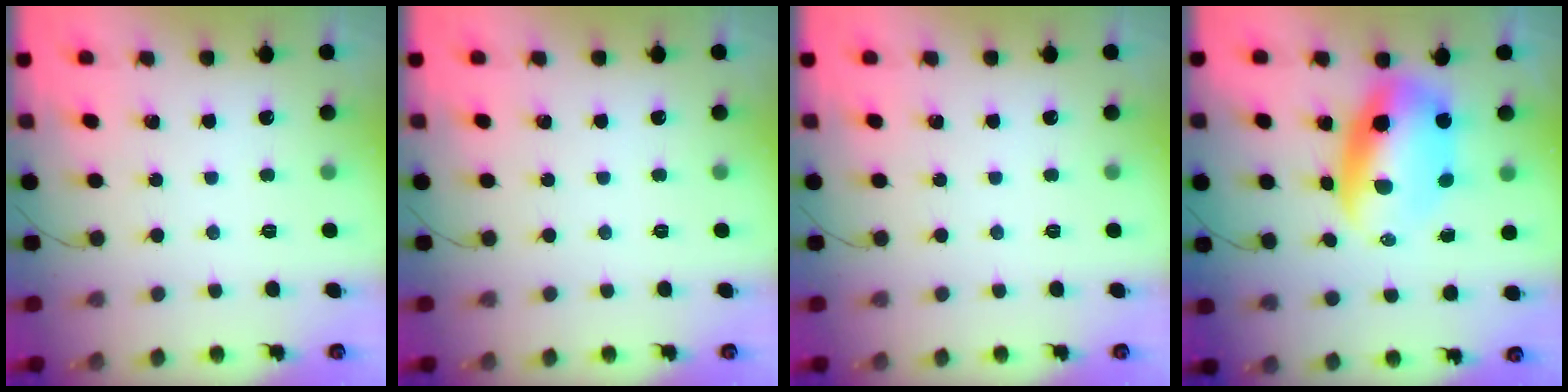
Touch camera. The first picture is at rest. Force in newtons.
{"total": 0.0}
{"total": 0.0}
{"total": 10.9, "press": 10.6, "slide": 2.6}